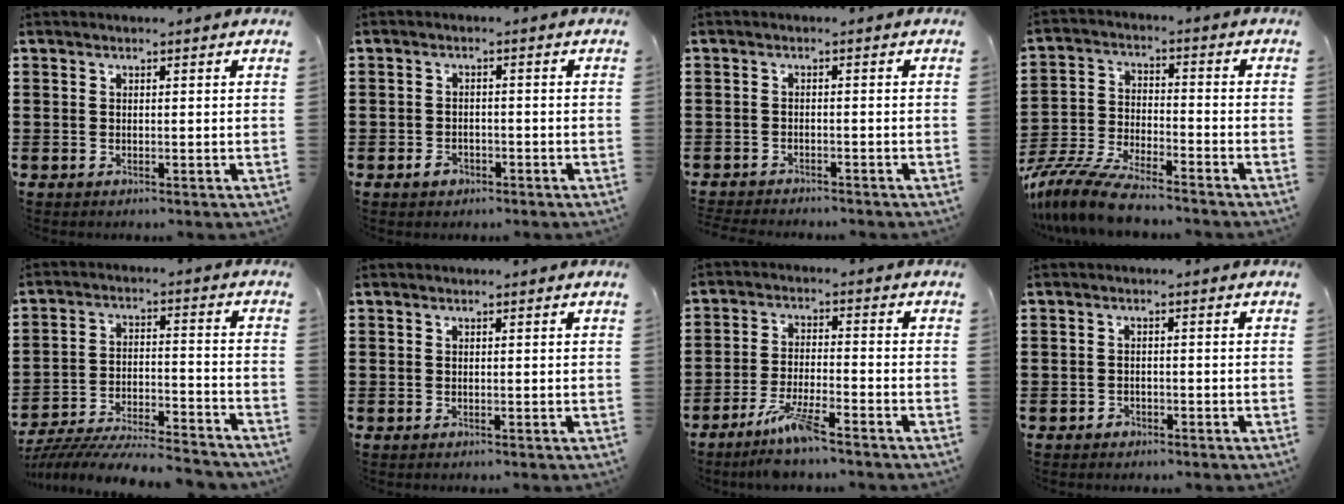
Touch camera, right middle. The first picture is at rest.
{"total": 1.9, "force": [-1.4, 1.1, 0.7], "torque": [-0.018, 0.000, -0.028]}
{"total": 2.0, "force": [-2.0, 0.2, -0.1], "torque": [-0.005, -0.001, -0.045]}
{"total": 9.2, "force": [-8.4, 1.0, 3.4], "torque": [-0.081, 0.008, -0.168]}
{"total": 7.6, "force": [-7.4, 0.6, 1.9], "torque": [-0.034, 0.006, -0.145]}
{"total": 0.0}
{"total": 6.6, "force": [-5.1, 0.6, 4.1], "torque": [-0.090, -0.012, -0.096]}
{"total": 1.3, "force": [-1.1, 0.7, 0.1], "torque": [-0.006, 0.001, -0.025]}